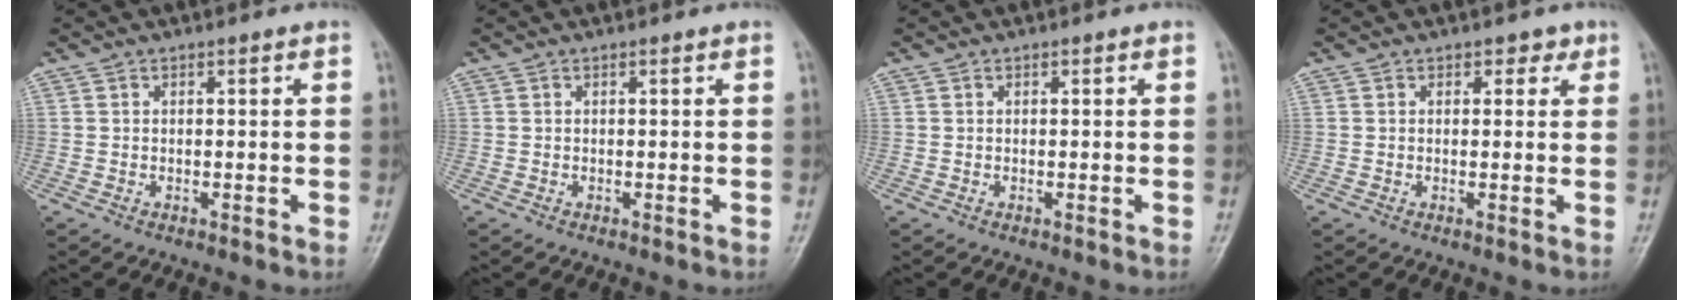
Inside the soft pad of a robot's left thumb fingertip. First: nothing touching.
{"total": 0.0}
{"total": 0.0}
{"total": 1.9, "force": [1.0, 1.4, 0.8], "torque": [0.008, -0.002, 0.007]}